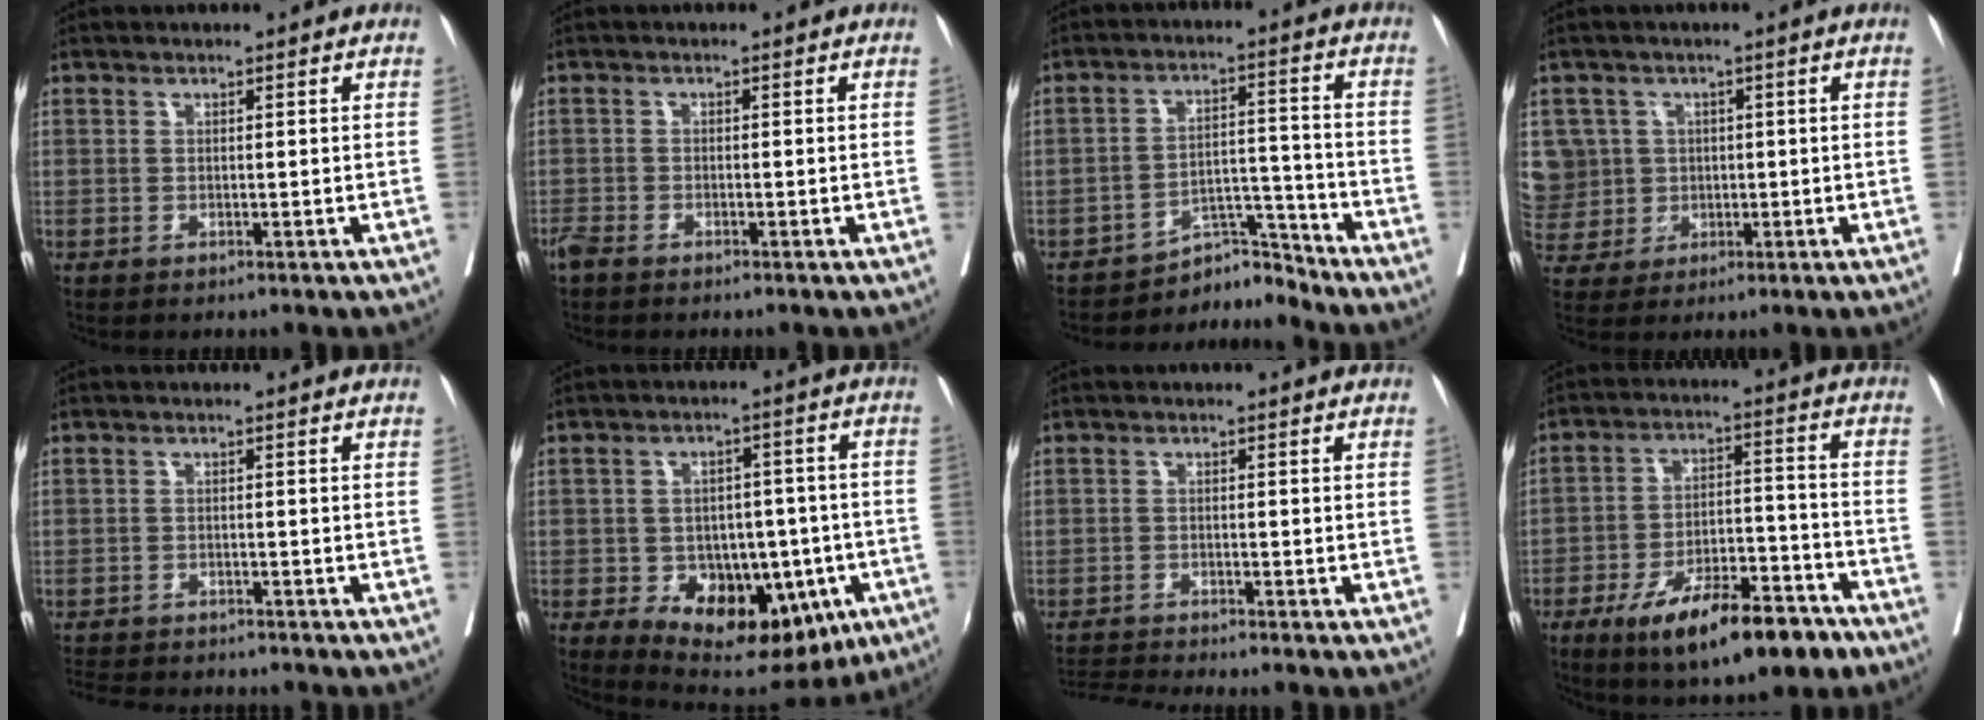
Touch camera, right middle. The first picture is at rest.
{"total": 2.0, "force": [-1.8, 0.5, 0.8], "torque": [-0.016, -0.004, -0.036]}
{"total": 5.3, "force": [-5.2, 0.3, -1.3], "torque": [0.028, 0.040, -0.080]}
{"total": 7.9, "force": [1.2, 7.8, -0.1], "torque": [-0.004, 0.031, 0.037]}
{"total": 9.2, "force": [-8.5, 1.7, 3.0], "torque": [-0.049, -0.007, -0.120]}
{"total": 21.5, "force": [-7.5, 12.9, 15.4], "torque": [-0.263, 0.010, -0.090]}
{"total": 4.1, "force": [-3.7, -1.6, 0.4], "torque": [-0.006, -0.015, -0.064]}
{"total": 15.7, "force": [-10.1, 5.0, 11.1], "torque": [-0.161, 0.006, -0.157]}